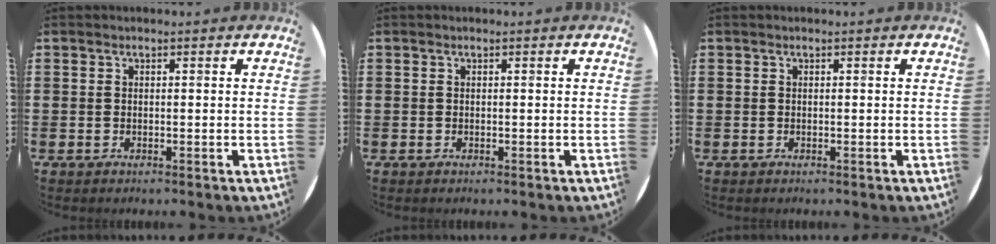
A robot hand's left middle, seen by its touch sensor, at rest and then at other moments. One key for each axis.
{"total": 0.0}
{"total": 0.0}